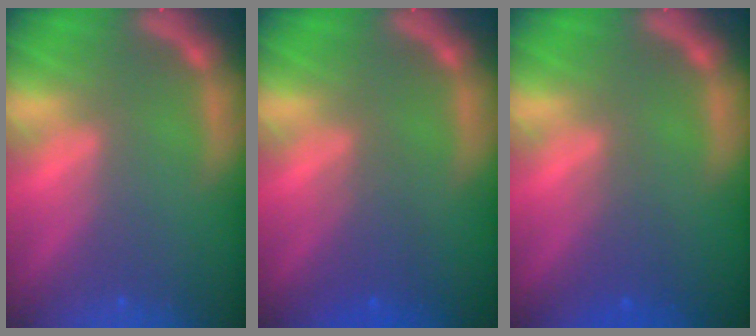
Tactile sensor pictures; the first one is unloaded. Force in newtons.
{"total": 2.5}
{"total": 1.9}